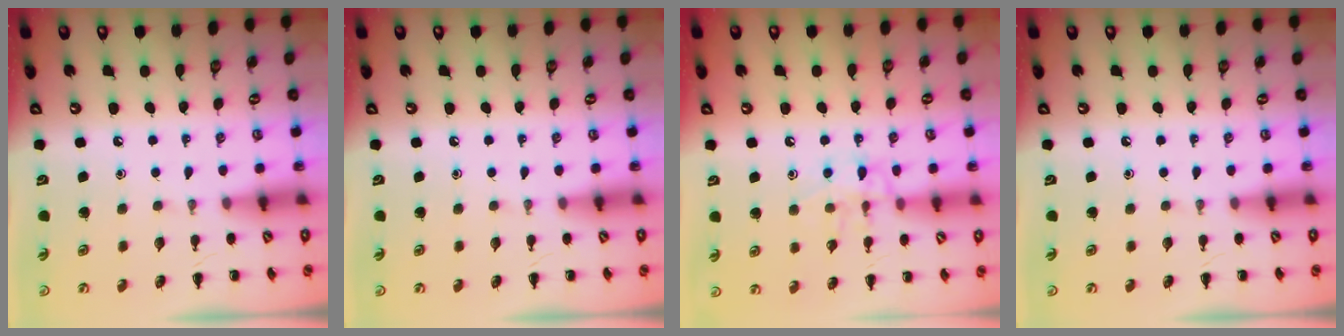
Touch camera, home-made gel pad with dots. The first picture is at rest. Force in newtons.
{"total": 0.0}
{"total": 10.0, "press": 10.0, "slide": 0.9}
{"total": 0.0}